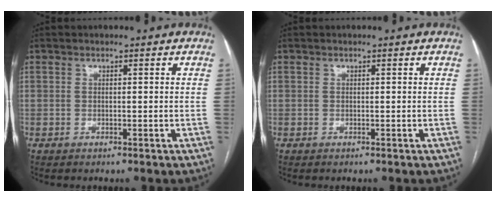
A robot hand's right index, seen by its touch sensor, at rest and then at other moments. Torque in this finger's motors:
{"motor_torque": [0.00, 0.00, 0.00, 0.00]}